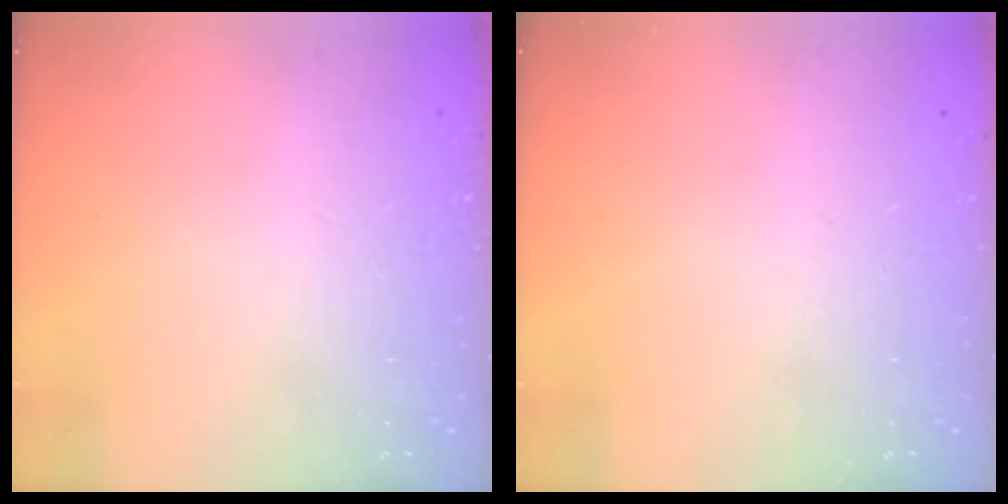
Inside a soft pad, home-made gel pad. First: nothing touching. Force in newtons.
{"total": 0.0}